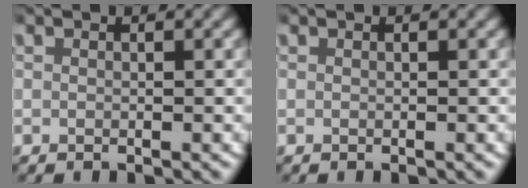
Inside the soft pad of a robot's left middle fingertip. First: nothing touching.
{"total": 0.0}